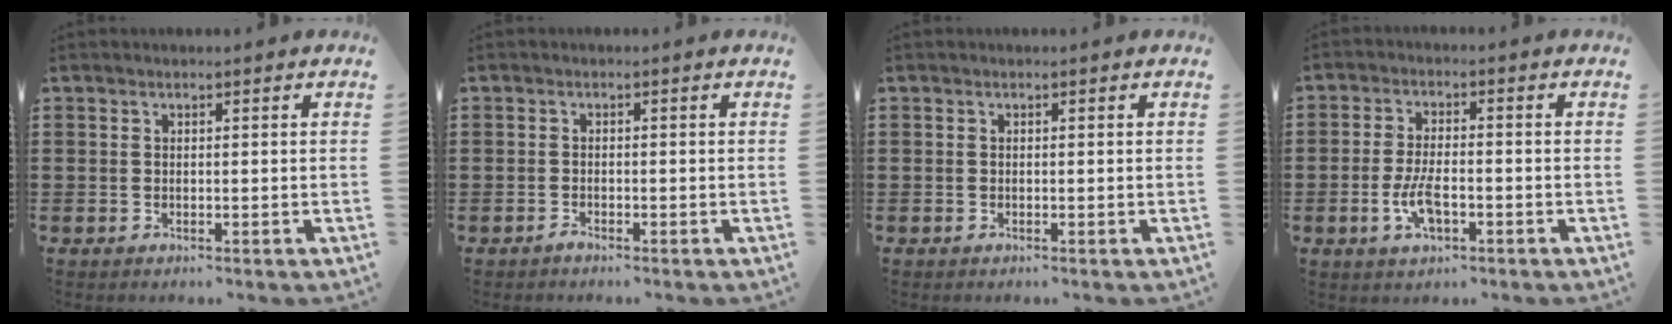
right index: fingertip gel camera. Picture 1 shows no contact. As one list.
[{"total": 0.9, "force": [-0.8, 0.2, 0.2], "torque": [-0.006, -0.001, -0.017]}, {"total": 0.0}, {"total": 5.5, "force": [-1.8, 2.3, 4.6], "torque": [-0.106, -0.002, -0.037]}]